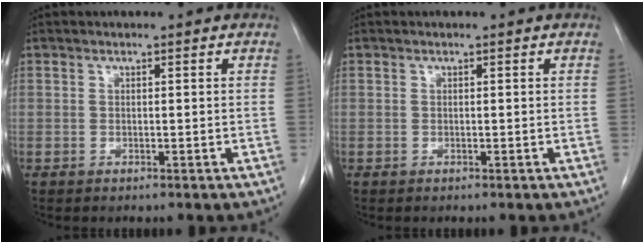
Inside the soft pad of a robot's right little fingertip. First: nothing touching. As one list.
[{"total": 0.0}]